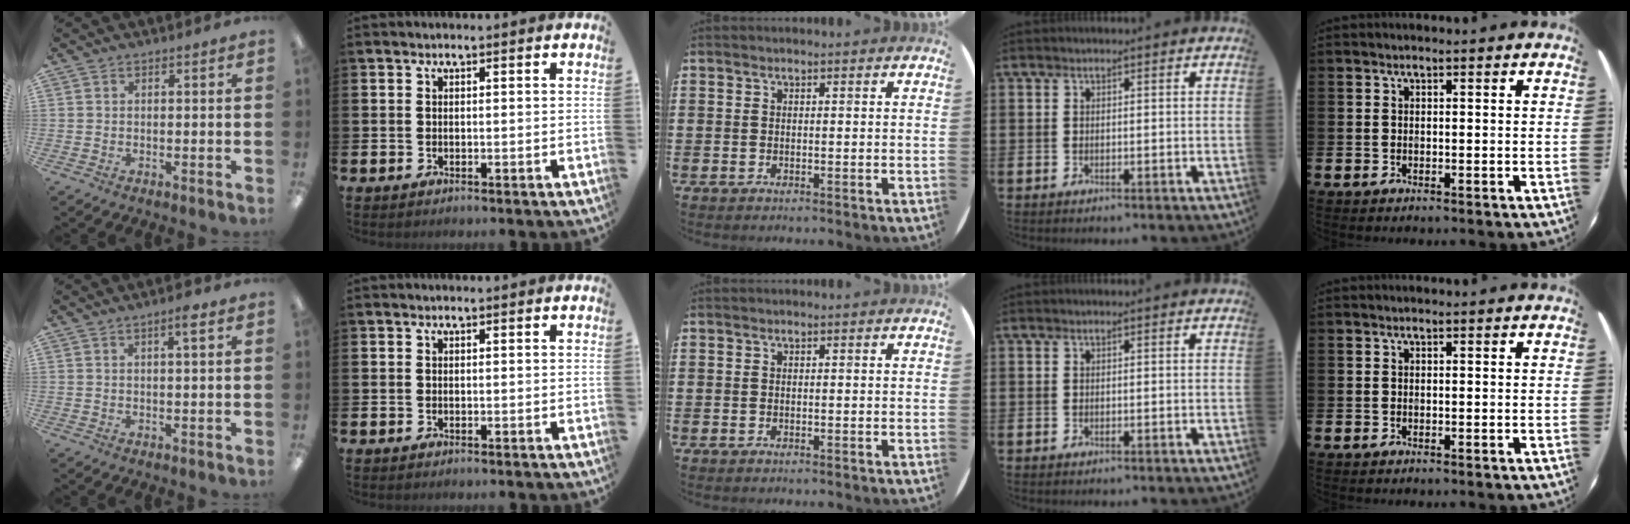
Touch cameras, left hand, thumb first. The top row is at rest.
{"thumb": {"total": 3.0, "force": [1.7, 0.5, 2.4], "torque": [-0.037, -0.003, 0.024]}}